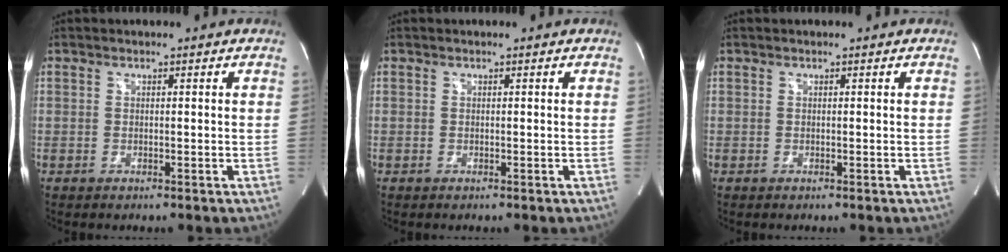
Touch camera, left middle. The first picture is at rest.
{"total": 0.0}
{"total": 0.0}